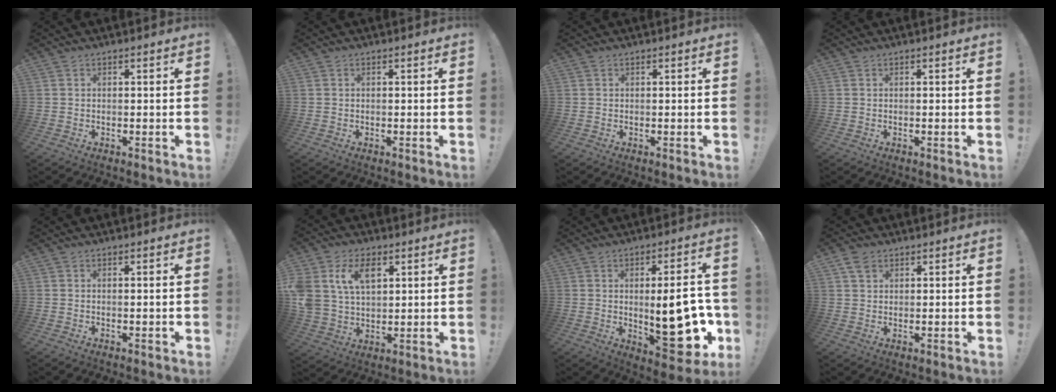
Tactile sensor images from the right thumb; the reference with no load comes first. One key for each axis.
{"total": 0.0}
{"total": 0.0}
{"total": 0.0}
{"total": 0.5, "fx": 0.0, "fy": -0.1, "fz": 0.5, "tx": -0.007, "ty": -0.003, "tz": 0.000}
{"total": 12.9, "fx": 5.6, "fy": 9.0, "fz": 7.4, "tx": -0.141, "ty": -0.014, "tz": 0.106}
{"total": 20.9, "fx": -2.9, "fy": 7.9, "fz": 19.1, "tx": -0.249, "ty": -0.001, "tz": -0.033}
{"total": 3.3, "fx": 2.1, "fy": 2.2, "fz": 1.3, "tx": -0.021, "ty": -0.005, "tz": 0.041}